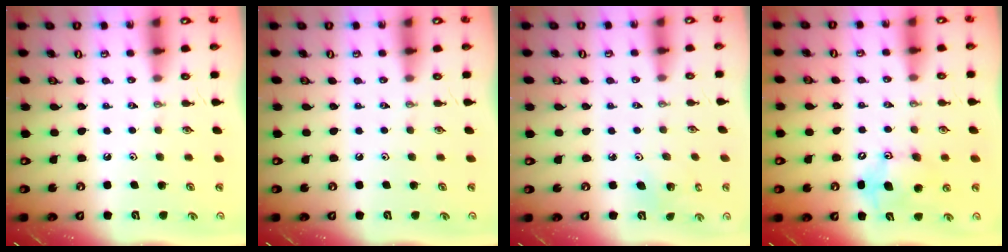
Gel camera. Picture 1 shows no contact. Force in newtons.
{"total": 0.0}
{"total": 2.7, "press": 2.7, "slide": 0.2}
{"total": 11.6, "press": 11.2, "slide": 2.8}